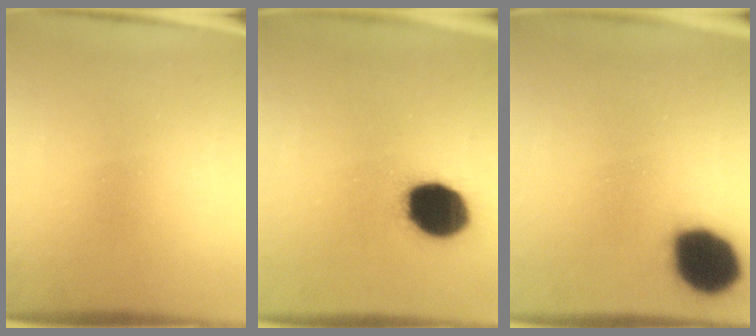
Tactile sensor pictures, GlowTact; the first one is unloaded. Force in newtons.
{"total": 17.2}
{"total": 17.1}